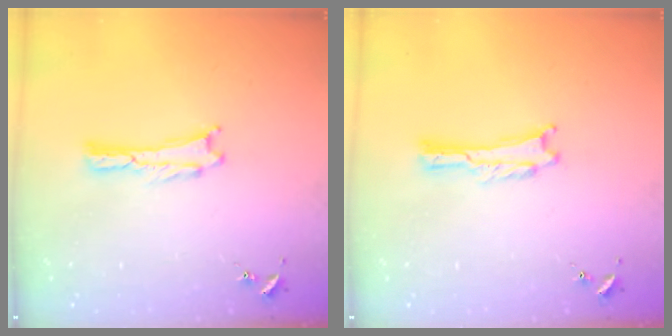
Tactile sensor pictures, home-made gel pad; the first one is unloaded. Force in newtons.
{"total": 0.0}